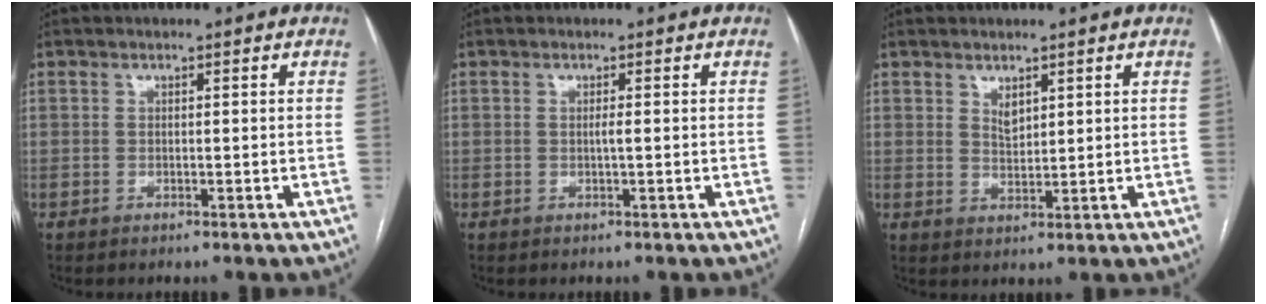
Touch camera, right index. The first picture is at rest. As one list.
[{"total": 0.8, "force": [0.0, -0.1, 0.8], "torque": [-0.014, 0.000, -0.001]}, {"total": 2.2, "force": [1.4, 1.0, 1.4], "torque": [-0.027, -0.004, 0.033]}]